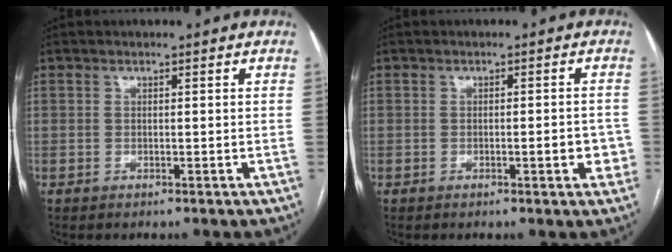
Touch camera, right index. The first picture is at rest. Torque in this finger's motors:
{"motor_torque": [1.18, -0.03, 0.36, 0.06]}